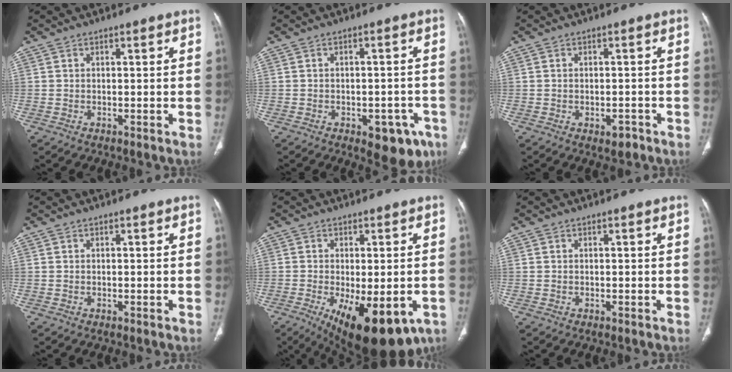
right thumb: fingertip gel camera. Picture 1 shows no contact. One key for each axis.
{"total": 8.8, "fx": -4.6, "fy": 4.7, "fz": 5.8, "tx": -0.040, "ty": 0.020, "tz": -0.052}
{"total": 2.4, "fx": -1.3, "fy": 1.4, "fz": 1.5, "tx": -0.015, "ty": 0.009, "tz": -0.010}
{"total": 0.0}
{"total": 16.9, "fx": -7.4, "fy": 7.2, "fz": 13.4, "tx": -0.170, "ty": -0.014, "tz": -0.093}
{"total": 0.0}